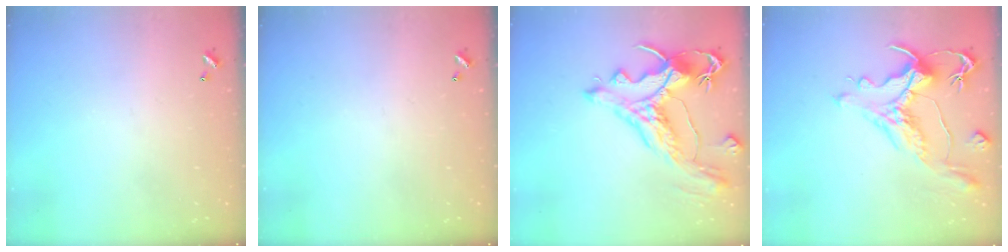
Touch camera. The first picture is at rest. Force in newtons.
{"total": 0.0}
{"total": 5.1, "press": 4.8, "slide": 1.7}
{"total": 2.2, "press": 1.7, "slide": 1.4}